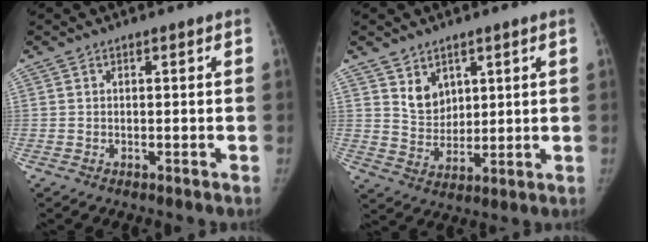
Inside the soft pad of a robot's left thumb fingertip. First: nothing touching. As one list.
[{"total": 6.3, "force": [3.3, 4.7, 2.5], "torque": [-0.012, -0.028, 0.070]}]